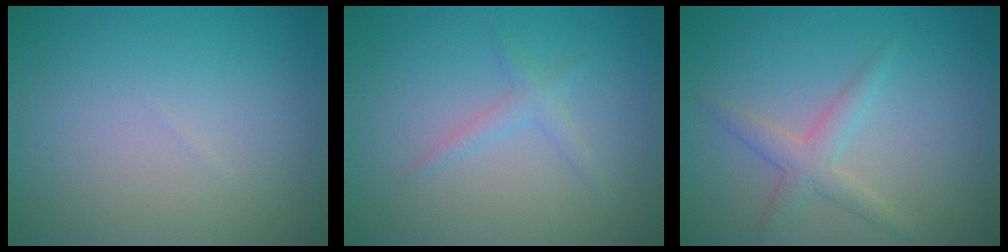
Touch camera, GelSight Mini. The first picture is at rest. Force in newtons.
{"total": 1.3, "press": 1.3, "slide": 0.1}
{"total": 2.2, "press": 2.2, "slide": 0.1}